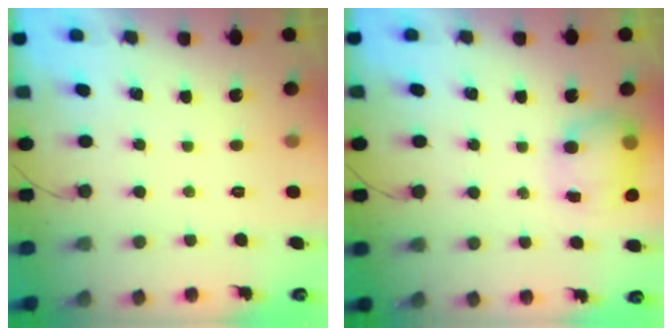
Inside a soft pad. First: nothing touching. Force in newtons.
{"total": 8.0, "press": 8.0, "slide": 0.6}